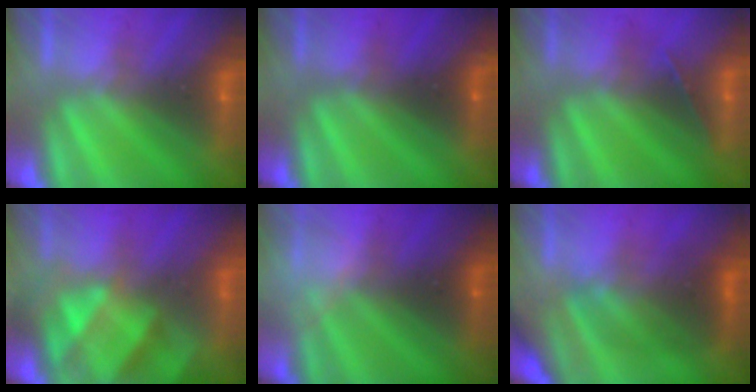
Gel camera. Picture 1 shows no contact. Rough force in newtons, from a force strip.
{"total": 2.3}
{"total": 1.5}
{"total": 4.7}
{"total": 2.5}
{"total": 2.6}